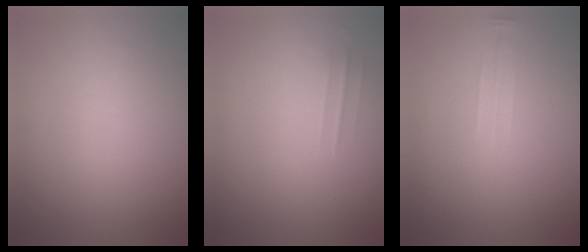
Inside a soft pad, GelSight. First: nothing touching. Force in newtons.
{"total": 1.7}
{"total": 1.1}